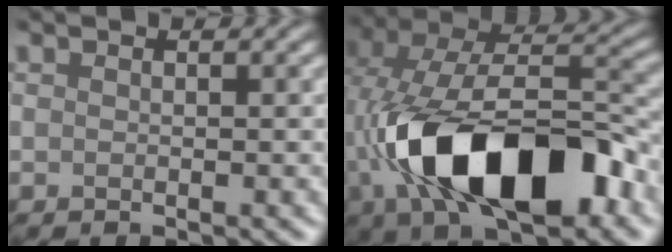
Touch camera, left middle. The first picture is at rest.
{"total": 13.3, "force": [-4.4, 6.5, 10.7], "torque": [-0.197, 0.010, -0.069]}